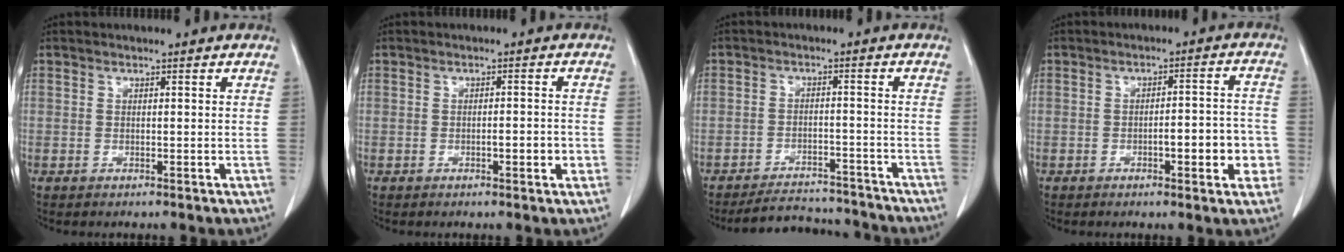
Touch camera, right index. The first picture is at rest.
{"total": 2.7, "force": [-0.9, 0.7, 2.5], "torque": [-0.040, 0.001, -0.011]}
{"total": 9.0, "force": [-8.7, 2.5, 0.5], "torque": [0.005, 0.009, -0.120]}
{"total": 7.2, "force": [-2.3, 1.8, 6.6], "torque": [-0.083, 0.018, -0.025]}